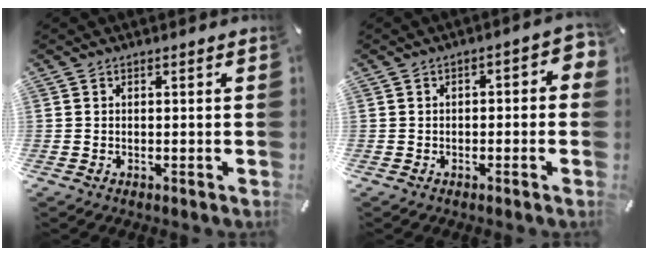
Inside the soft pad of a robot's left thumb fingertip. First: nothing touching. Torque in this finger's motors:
{"motor_torque": [-0.15, -0.11, 0.36, 0.34, -0.04]}